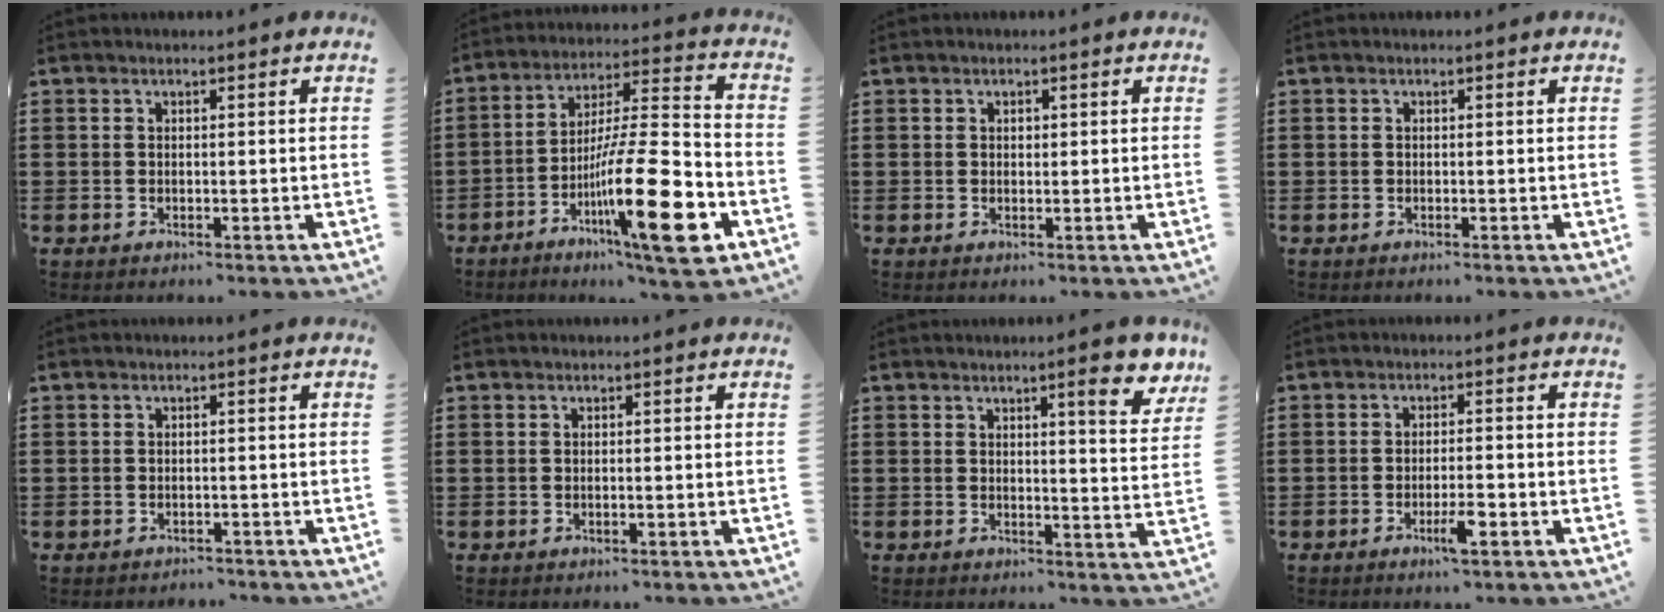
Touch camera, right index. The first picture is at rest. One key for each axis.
{"total": 20.3, "fx": -8.8, "fy": 4.2, "fz": 17.8, "tx": -0.286, "ty": 0.013, "tz": -0.139}
{"total": 0.6, "fx": 0.2, "fy": 0.5, "fz": 0.4, "tx": -0.009, "ty": 0.001, "tz": 0.004}
{"total": 0.0}
{"total": 1.0, "fx": -0.9, "fy": 0.4, "fz": -0.1, "tx": -0.002, "ty": 0.004, "tz": -0.022}
{"total": 0.0}
{"total": 6.8, "fx": 4.3, "fy": 0.7, "fz": 5.2, "tx": -0.072, "ty": -0.018, "tz": 0.063}
{"total": 3.7, "fx": -1.8, "fy": 0.6, "fz": 3.2, "tx": -0.058, "ty": -0.004, "tz": -0.033}